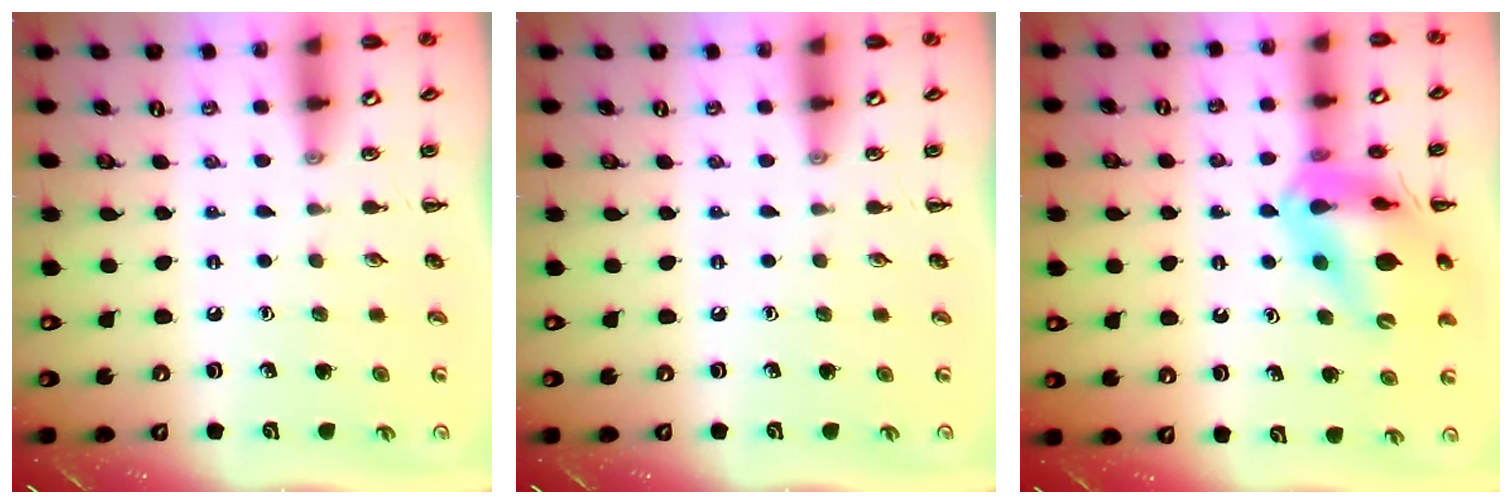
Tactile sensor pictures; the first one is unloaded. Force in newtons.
{"total": 0.0}
{"total": 17.4, "press": 17.1, "slide": 3.1}